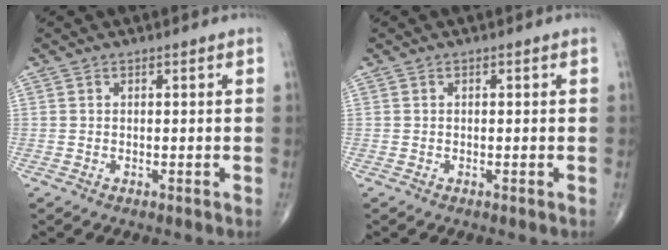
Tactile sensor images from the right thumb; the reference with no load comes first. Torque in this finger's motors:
{"motor_torque": [0.19, -0.45, -0.21, -0.09, 0.04]}